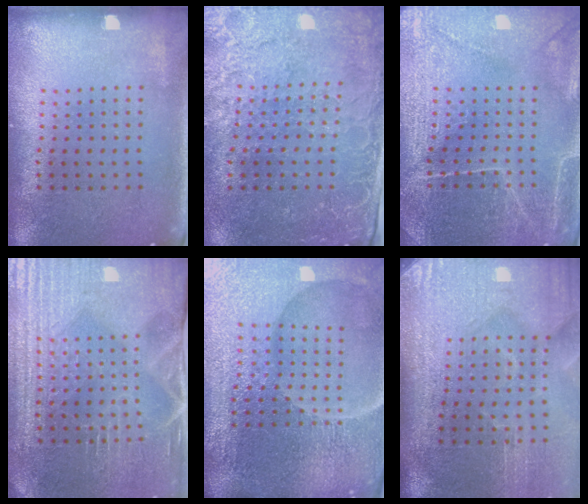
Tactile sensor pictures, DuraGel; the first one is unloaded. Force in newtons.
{"total": 2.9, "press": 2.8, "slide": 0.8}
{"total": 3.8, "press": 3.7, "slide": 0.9}
{"total": 4.3, "press": 4.2, "slide": 1.0}
{"total": 7.3, "press": 6.4, "slide": 3.5}
{"total": 5.0, "press": 4.2, "slide": 2.6}